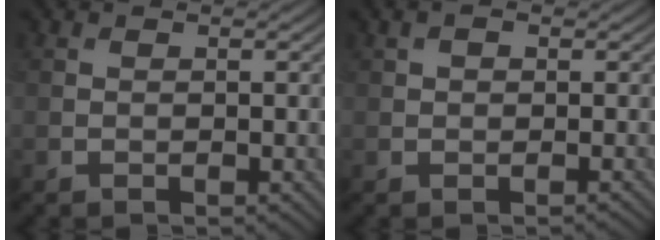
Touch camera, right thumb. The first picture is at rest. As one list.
[{"total": 1.3, "force": [0.3, 0.6, 1.1], "torque": [-0.015, 0.002, 0.003]}]